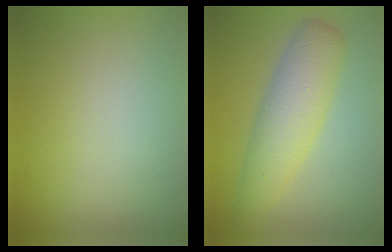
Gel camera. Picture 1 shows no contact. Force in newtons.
{"total": 4.8, "press": 4.8, "slide": 0.1}